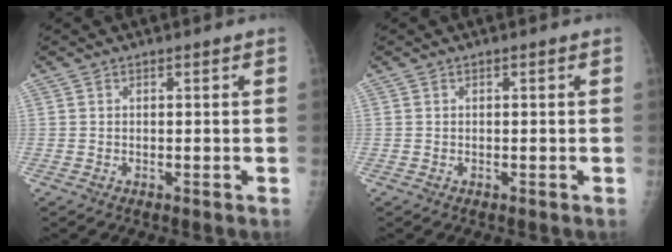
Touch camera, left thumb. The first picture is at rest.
{"total": 0.0}